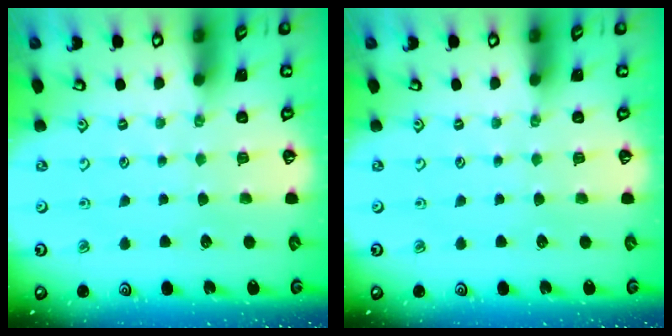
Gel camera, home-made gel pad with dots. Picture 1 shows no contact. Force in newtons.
{"total": 0.0}